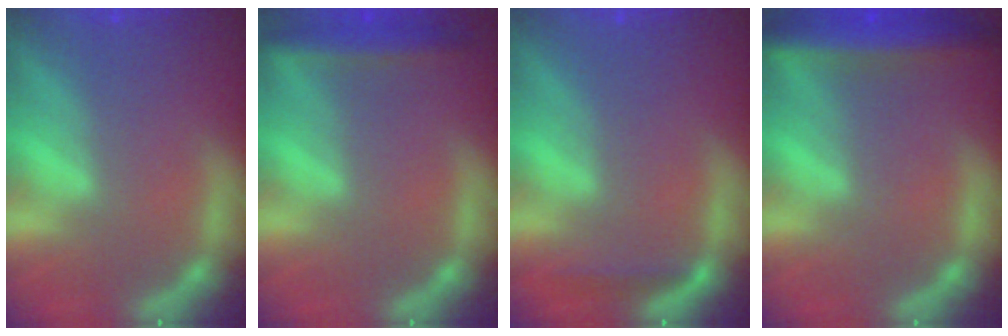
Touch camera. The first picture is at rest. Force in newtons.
{"total": 2.9}
{"total": 1.4}
{"total": 5.5}